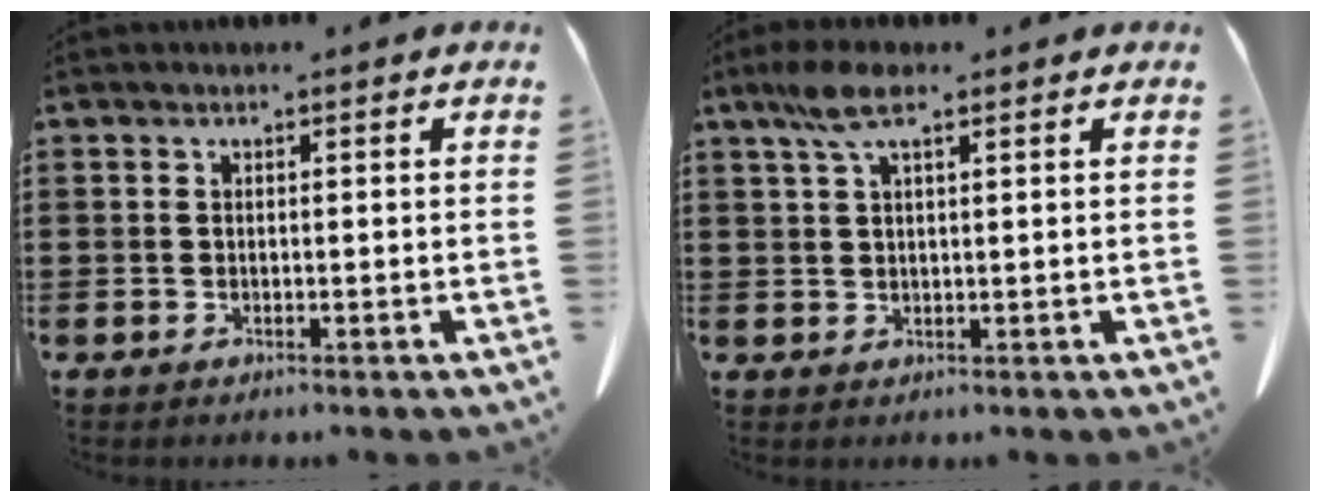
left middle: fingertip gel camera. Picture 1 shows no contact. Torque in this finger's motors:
{"motor_torque": [1.30, 0.83, 0.12, 0.11]}